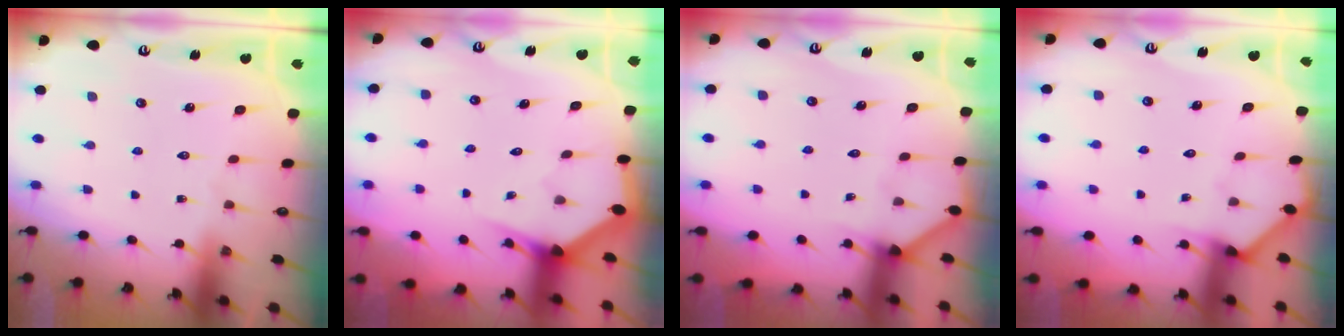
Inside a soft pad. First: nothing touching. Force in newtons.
{"total": 3.0, "press": 3.0, "slide": 0.1}
{"total": 2.9, "press": 2.9, "slide": 0.3}
{"total": 2.6, "press": 2.6, "slide": 0.2}